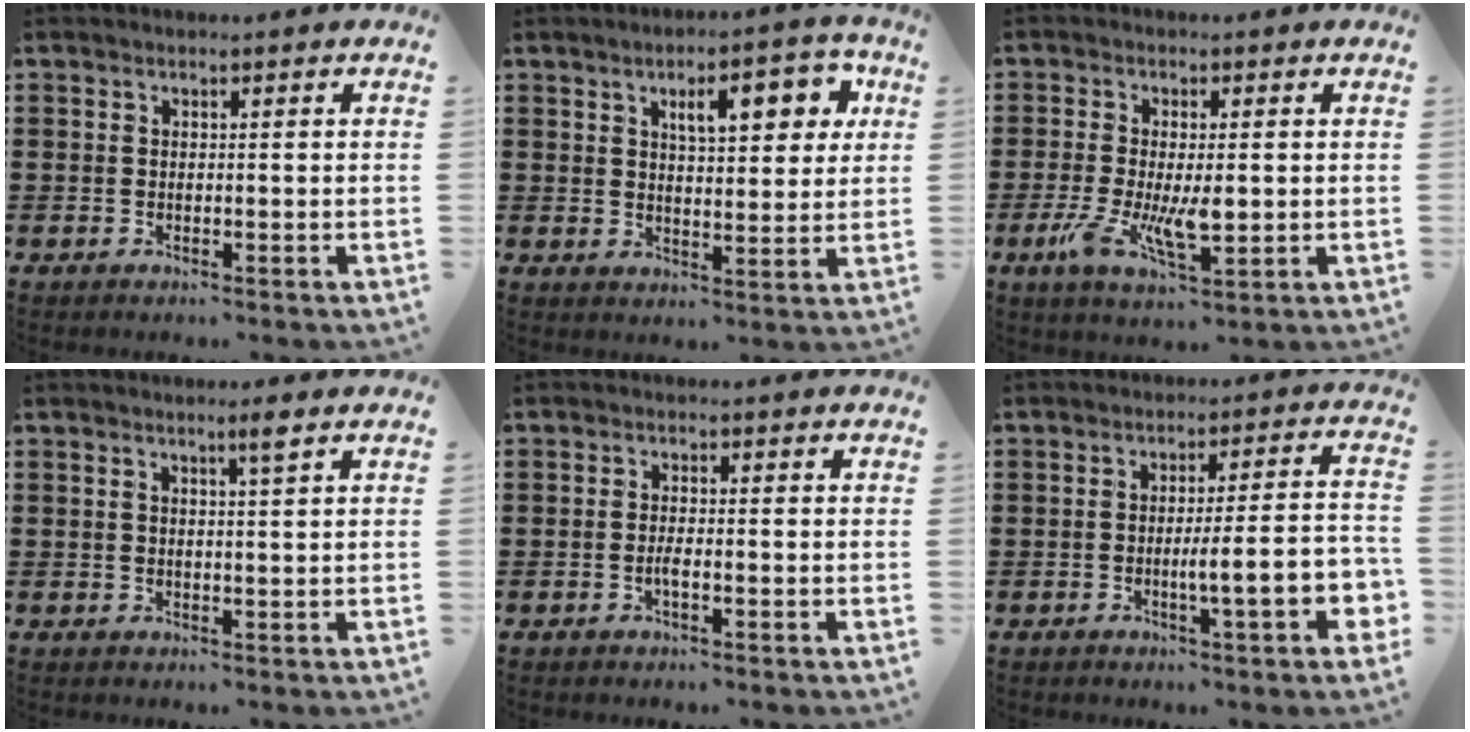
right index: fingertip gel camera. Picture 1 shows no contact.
{"total": 8.2, "force": [3.7, 3.2, 6.6], "torque": [-0.091, -0.006, 0.053]}
{"total": 7.8, "force": [-1.2, 3.2, 7.0], "torque": [-0.146, -0.009, -0.017]}
{"total": 2.1, "force": [1.3, -0.3, 1.7], "torque": [-0.025, -0.006, 0.019]}
{"total": 1.7, "force": [-0.7, 0.2, 1.5], "torque": [-0.035, -0.003, -0.015]}
{"total": 8.9, "force": [-2.4, 1.1, 8.5], "torque": [-0.131, -0.009, -0.041]}